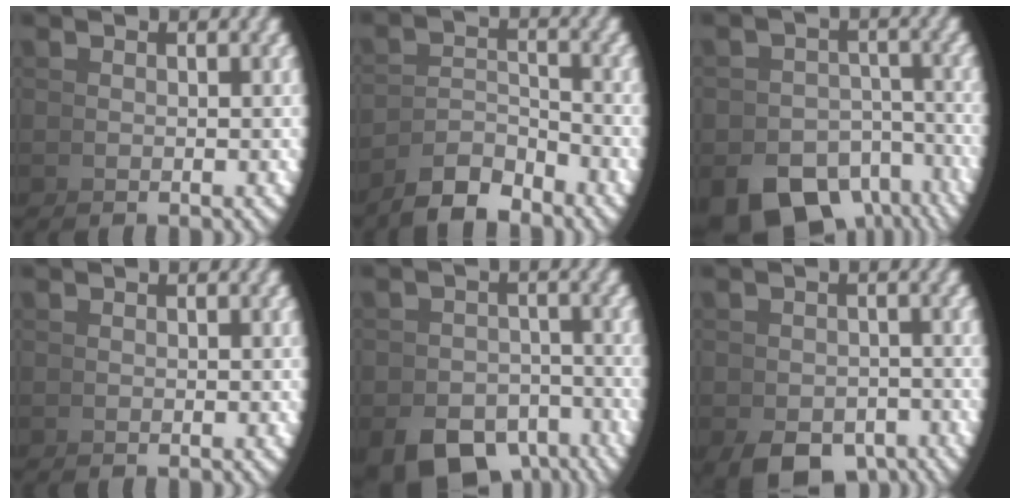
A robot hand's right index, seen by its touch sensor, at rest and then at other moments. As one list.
[{"total": 4.3, "force": [-3.5, 1.2, 2.2], "torque": [-0.039, -0.009, -0.055]}, {"total": 9.9, "force": [-6.6, 6.0, 4.3], "torque": [-0.064, -0.041, -0.095]}, {"total": 0.0}, {"total": 7.1, "force": [-5.4, 3.8, 2.6], "torque": [-0.015, -0.025, -0.083]}, {"total": 3.9, "force": [-3.2, 1.9, 1.3], "torque": [-0.009, -0.019, -0.043]}]